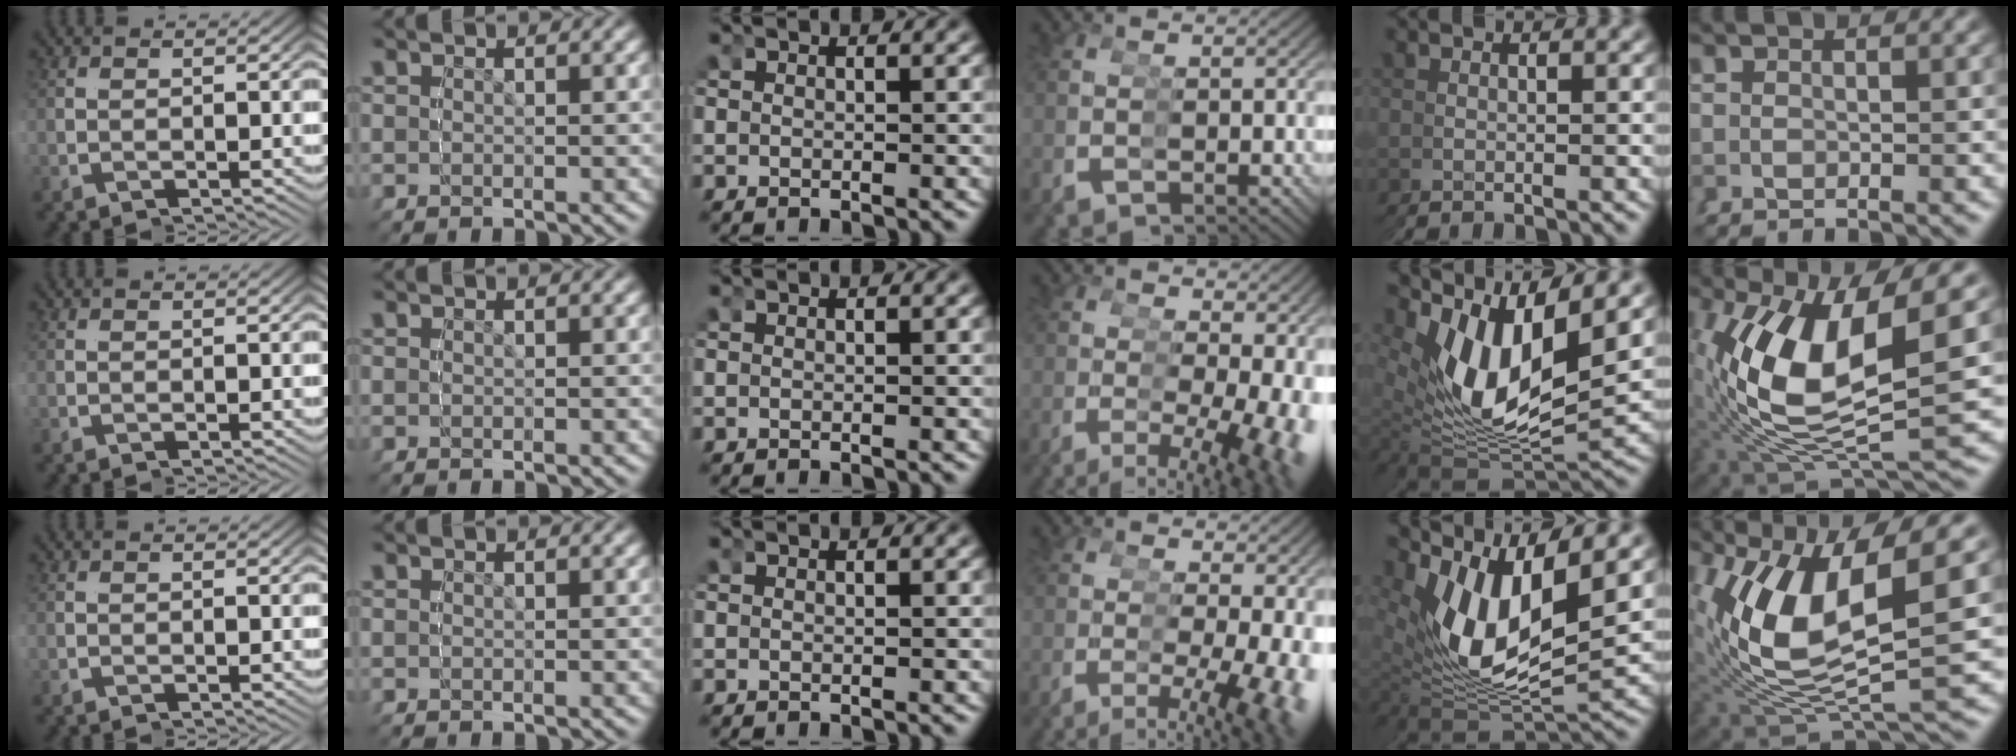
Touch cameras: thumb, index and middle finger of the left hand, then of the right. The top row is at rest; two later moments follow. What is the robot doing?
{"motion": "grasp_and_lifting", "object": "condiment"}